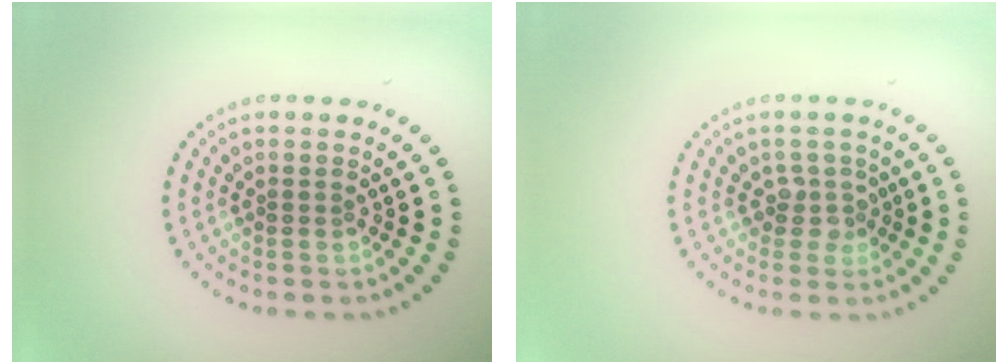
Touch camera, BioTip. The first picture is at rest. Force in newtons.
{"total": 1.8, "press": 1.3, "slide": 1.3}